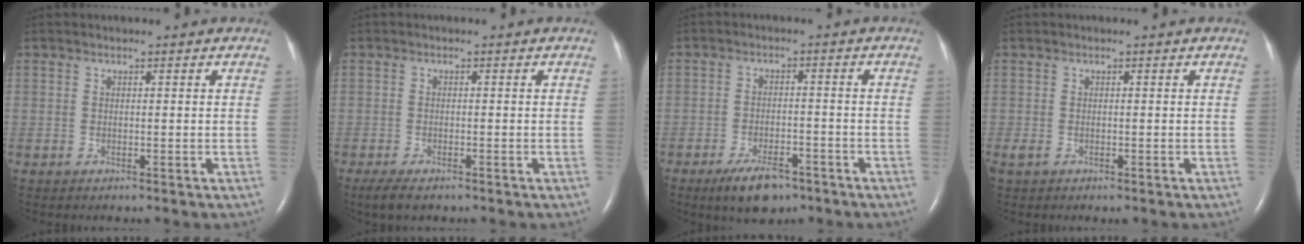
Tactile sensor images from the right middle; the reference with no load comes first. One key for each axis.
{"total": 3.3, "fx": -2.4, "fy": 1.1, "fz": 2.1, "tx": -0.041, "ty": -0.008, "tz": -0.035}
{"total": 6.4, "fx": -4.5, "fy": 2.5, "fz": 3.8, "tx": -0.076, "ty": -0.004, "tz": -0.070}
{"total": 1.2, "fx": -0.5, "fy": 0.8, "fz": 0.8, "tx": -0.025, "ty": -0.003, "tz": -0.006}